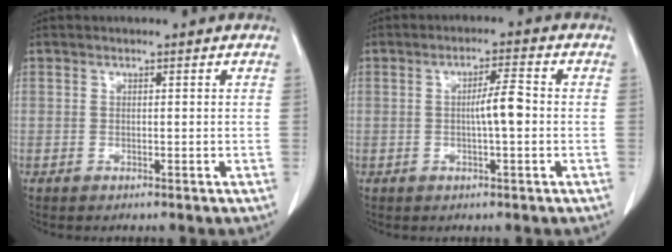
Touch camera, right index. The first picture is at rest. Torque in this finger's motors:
{"motor_torque": [0.30, 0.05, 0.10, 0.06]}